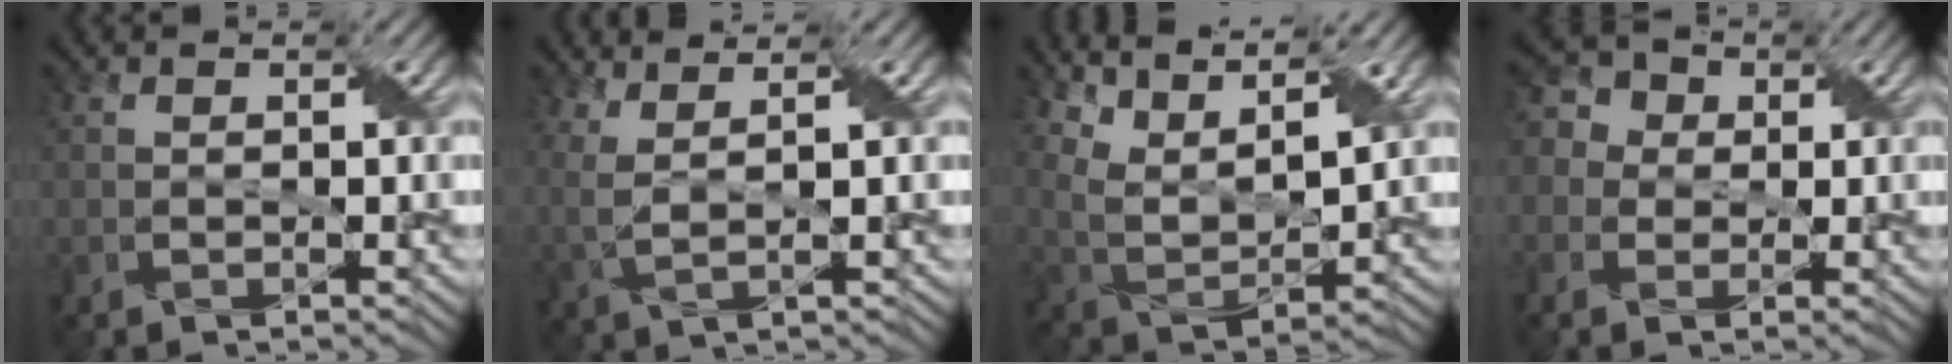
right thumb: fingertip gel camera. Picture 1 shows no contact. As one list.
[{"total": 3.8, "force": [2.3, 0.8, 3.0], "torque": [-0.074, 0.006, 0.041]}, {"total": 11.6, "force": [8.9, 3.1, 6.8], "torque": [-0.168, -0.002, 0.140]}, {"total": 4.4, "force": [0.5, 4.0, 1.7], "torque": [-0.056, 0.015, -0.002]}]